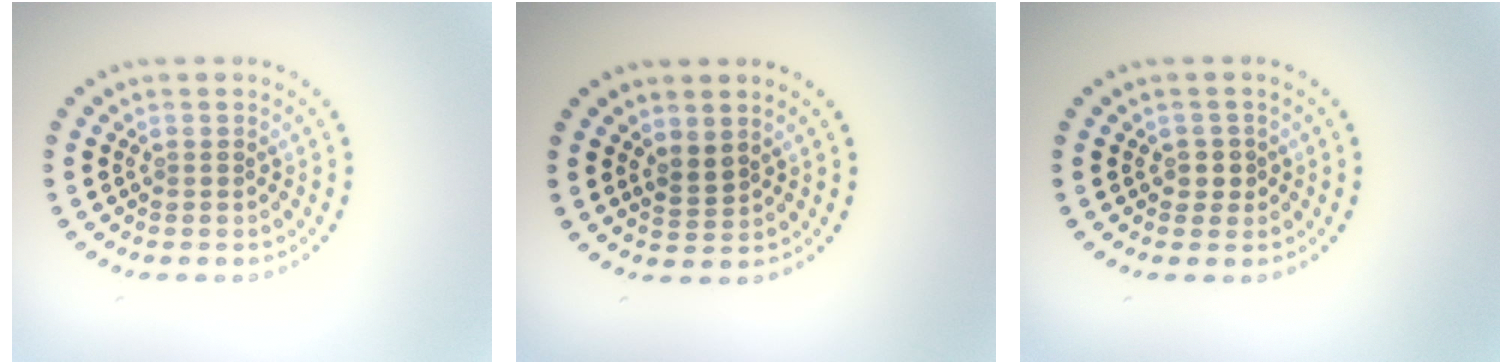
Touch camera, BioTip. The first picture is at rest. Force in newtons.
{"total": 1.6, "press": 1.2, "slide": 1.1}
{"total": 1.2, "press": 1.0, "slide": 0.6}